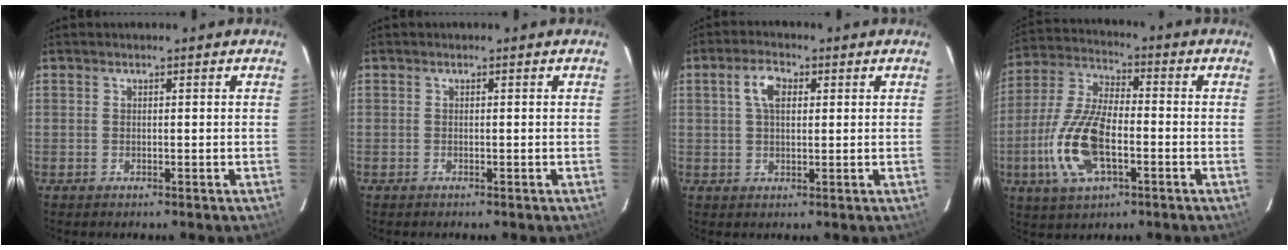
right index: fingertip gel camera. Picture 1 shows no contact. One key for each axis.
{"total": 0.0}
{"total": 4.7, "fx": 1.4, "fy": 2.6, "fz": 3.7, "tx": -0.070, "ty": 0.014, "tz": 0.025}
{"total": 14.9, "fx": -4.3, "fy": 6.5, "fz": 12.7, "tx": -0.279, "ty": -0.002, "tz": -0.083}